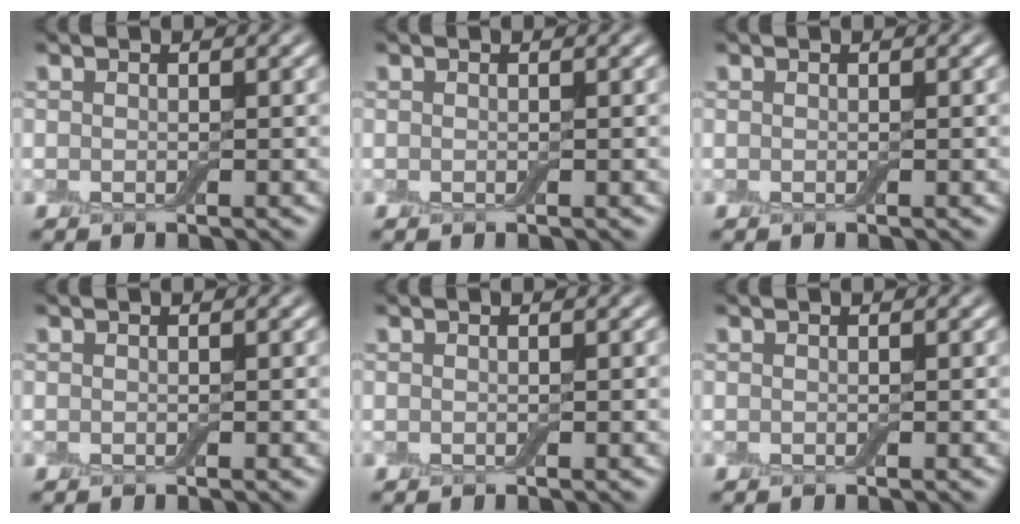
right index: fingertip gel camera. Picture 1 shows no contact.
{"total": 0.0}
{"total": 0.0}
{"total": 0.0}
{"total": 0.0}
{"total": 0.0}